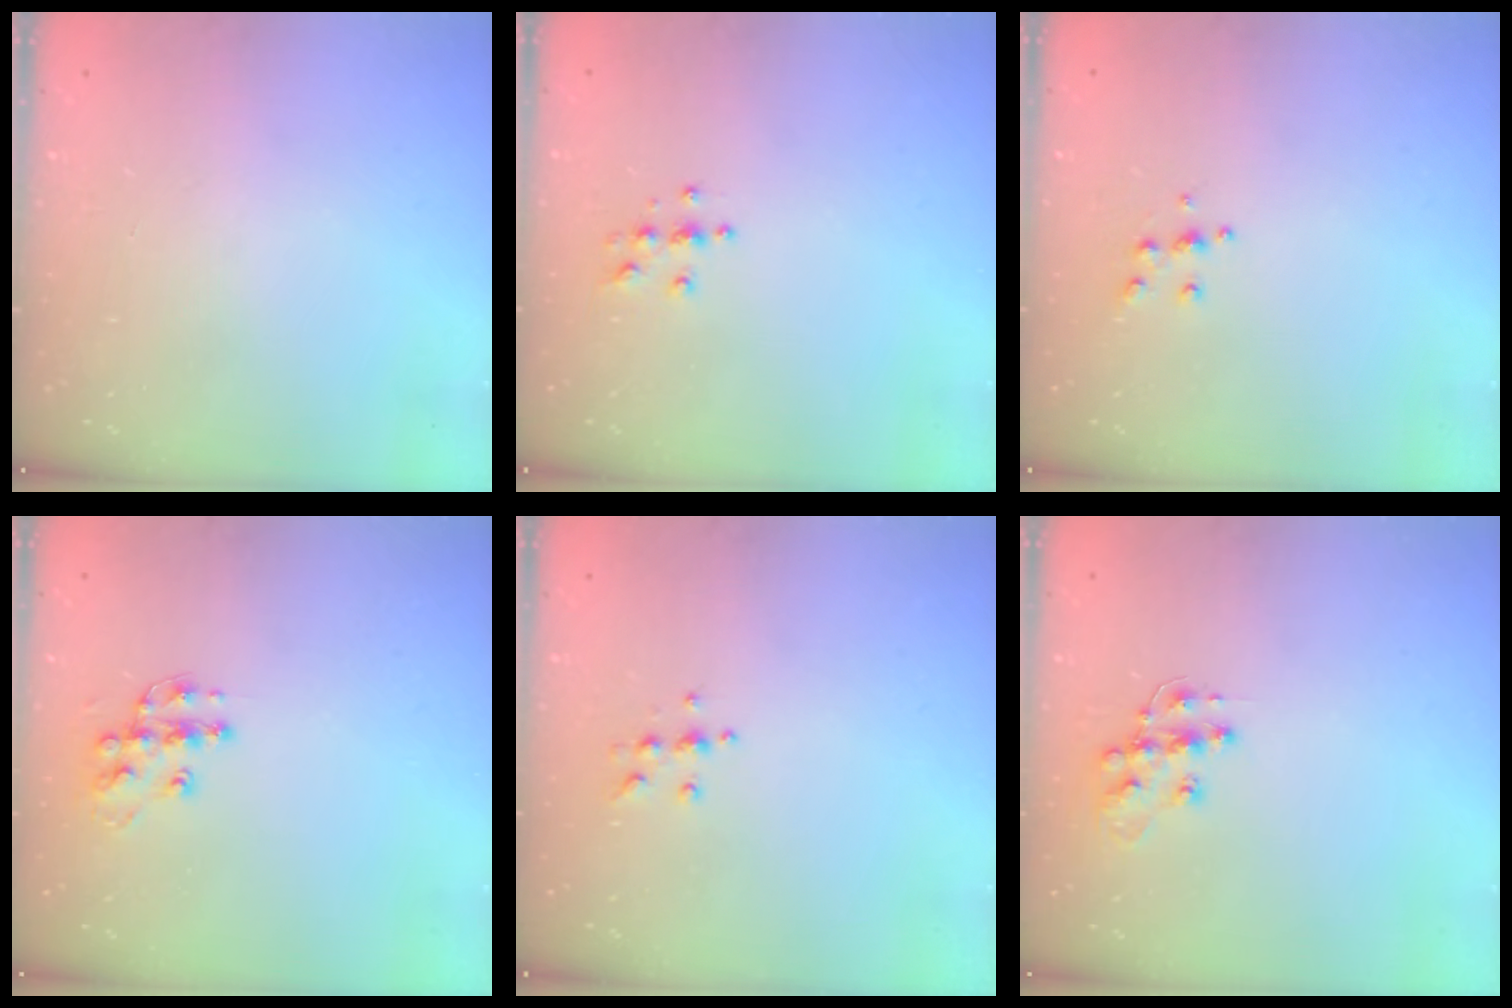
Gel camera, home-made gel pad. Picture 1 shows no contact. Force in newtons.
{"total": 3.7, "press": 3.7, "slide": 0.4}
{"total": 5.3, "press": 5.2, "slide": 0.5}
{"total": 10.7, "press": 10.7, "slide": 0.6}
{"total": 5.0, "press": 4.9, "slide": 0.5}
{"total": 10.7, "press": 10.7, "slide": 0.7}